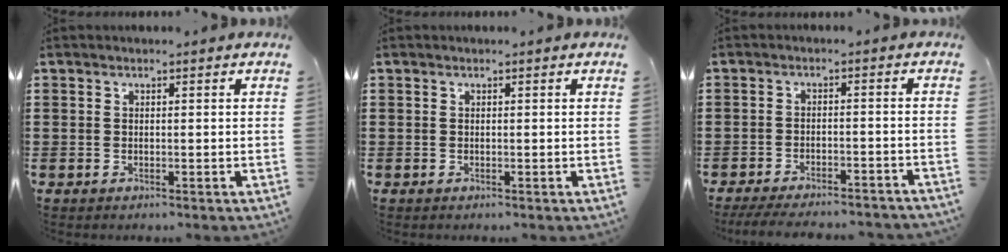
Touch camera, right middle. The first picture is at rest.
{"total": 0.0}
{"total": 4.2, "force": [-4.0, 0.1, 1.2], "torque": [-0.026, -0.004, -0.080]}